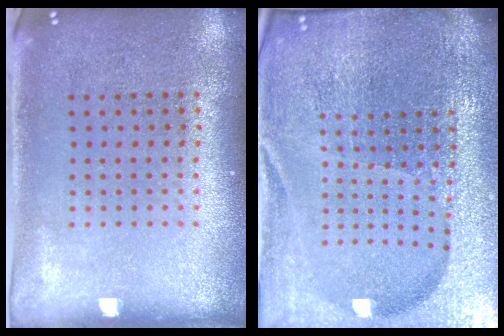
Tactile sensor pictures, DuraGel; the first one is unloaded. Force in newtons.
{"total": 5.8, "press": 5.2, "slide": 2.6}